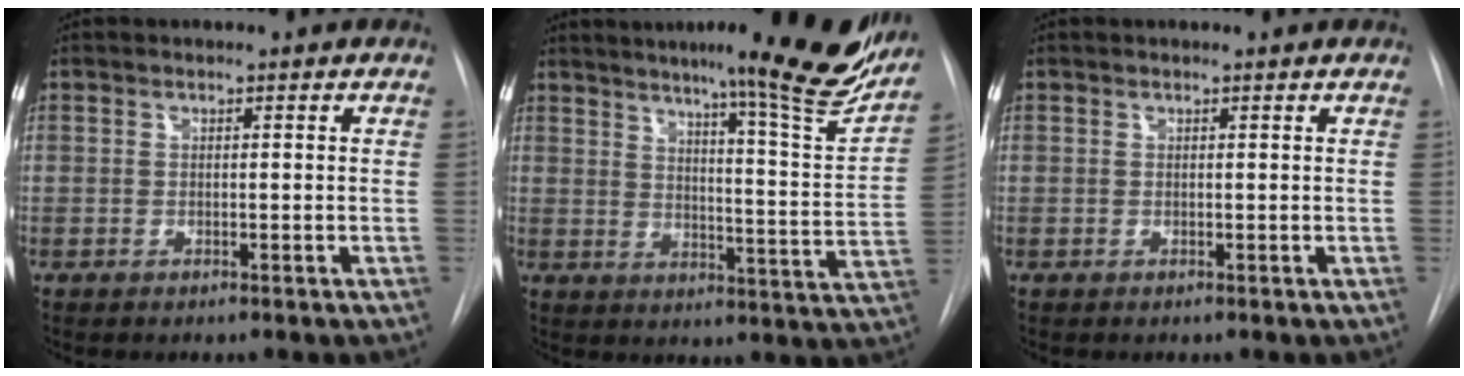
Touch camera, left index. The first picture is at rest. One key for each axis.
{"total": 22.0, "fx": 18.1, "fy": 0.4, "fz": 12.5, "tx": -0.167, "ty": -0.064, "tz": 0.225}
{"total": 0.8, "fx": 0.8, "fy": -0.1, "fz": 0.2, "tx": -0.006, "ty": 0.004, "tz": 0.010}